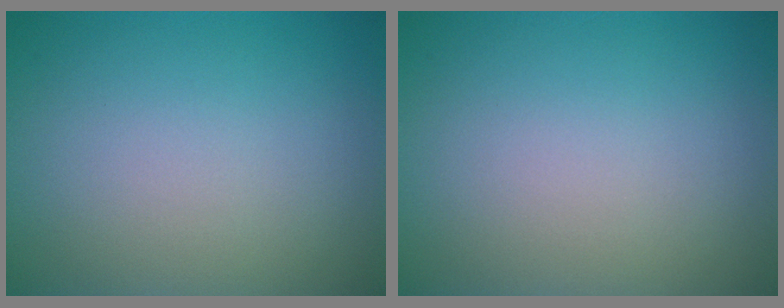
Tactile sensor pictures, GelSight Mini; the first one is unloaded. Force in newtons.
{"total": 0.0}